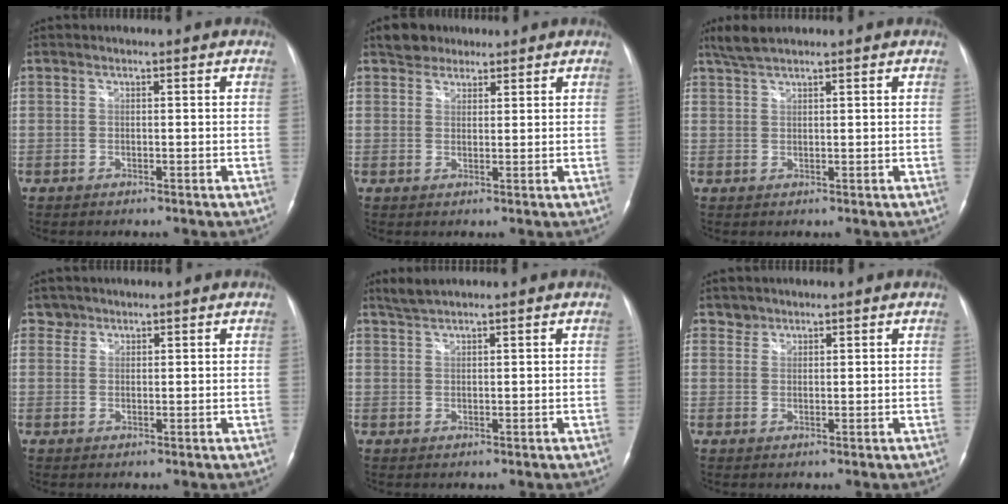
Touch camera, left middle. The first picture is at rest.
{"total": 3.4, "force": [2.6, 2.0, 0.3], "torque": [-0.009, 0.013, 0.043]}
{"total": 3.1, "force": [2.7, 0.1, 1.5], "torque": [-0.039, 0.010, 0.059]}
{"total": 1.6, "force": [1.2, 0.9, -0.4], "torque": [0.014, 0.005, 0.017]}
{"total": 2.2, "force": [2.1, -0.2, 0.8], "torque": [-0.020, 0.007, 0.045]}
{"total": 1.5, "force": [1.3, 0.8, -0.4], "torque": [0.012, 0.003, 0.017]}